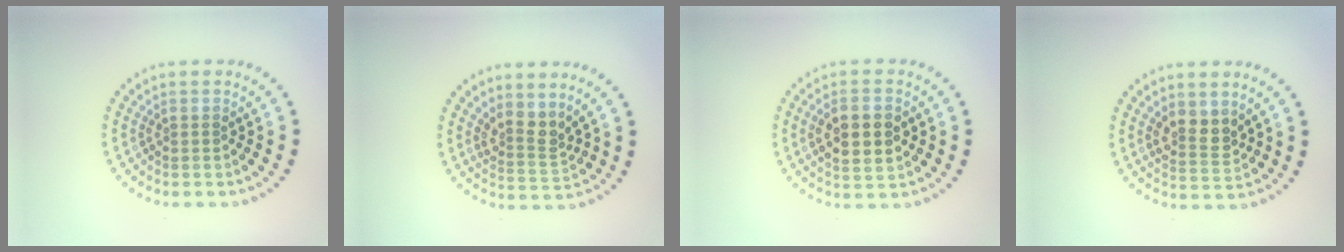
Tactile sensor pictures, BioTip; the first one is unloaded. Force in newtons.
{"total": 2.6, "press": 1.8, "slide": 1.9}
{"total": 4.0, "press": 4.0, "slide": 0.3}
{"total": 2.5, "press": 2.3, "slide": 0.9}